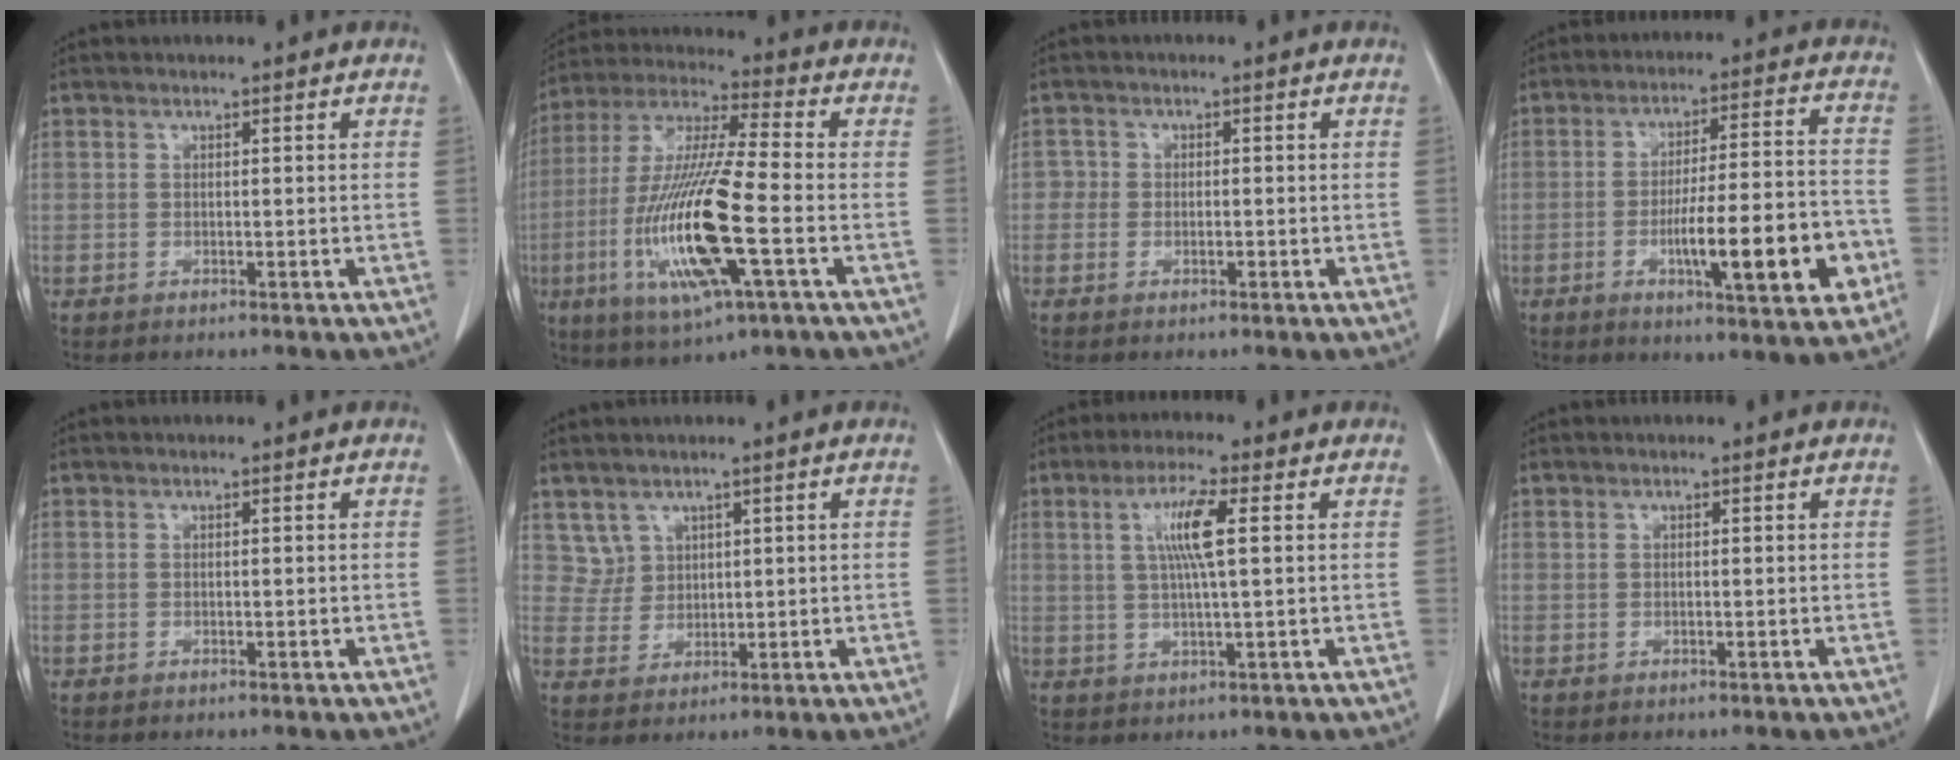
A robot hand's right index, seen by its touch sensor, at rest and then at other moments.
{"total": 18.2, "force": [-4.7, 1.8, 17.5], "torque": [-0.366, -0.018, -0.085]}
{"total": 2.1, "force": [-0.6, 1.7, 0.9], "torque": [-0.003, 0.007, -0.012]}
{"total": 15.1, "force": [-4.9, 2.3, 14.1], "torque": [-0.218, 0.004, -0.069]}
{"total": 0.0}
{"total": 3.5, "force": [2.1, 2.8, -0.3], "torque": [0.012, 0.007, 0.044]}
{"total": 6.6, "force": [1.6, 0.3, 6.4], "torque": [-0.122, 0.004, 0.031]}
{"total": 0.0}